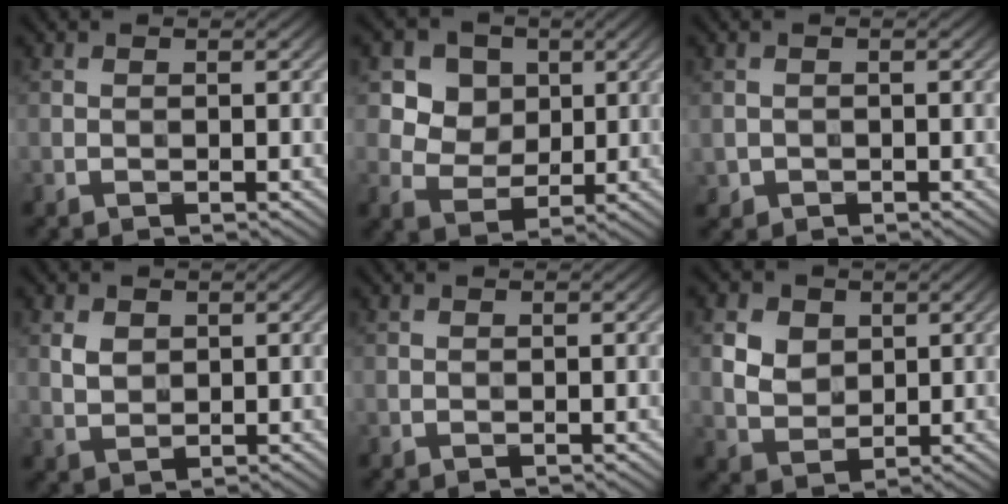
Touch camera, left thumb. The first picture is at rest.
{"total": 7.5, "force": [3.2, 6.1, 3.0], "torque": [-0.095, -0.010, 0.065]}
{"total": 1.2, "force": [-0.4, 1.1, 0.2], "torque": [-0.002, -0.009, -0.008]}
{"total": 2.5, "force": [1.0, 1.8, 1.4], "torque": [-0.034, -0.002, 0.021]}
{"total": 0.0}
{"total": 5.1, "force": [1.8, 3.9, 2.6], "torque": [-0.073, -0.004, 0.027]}